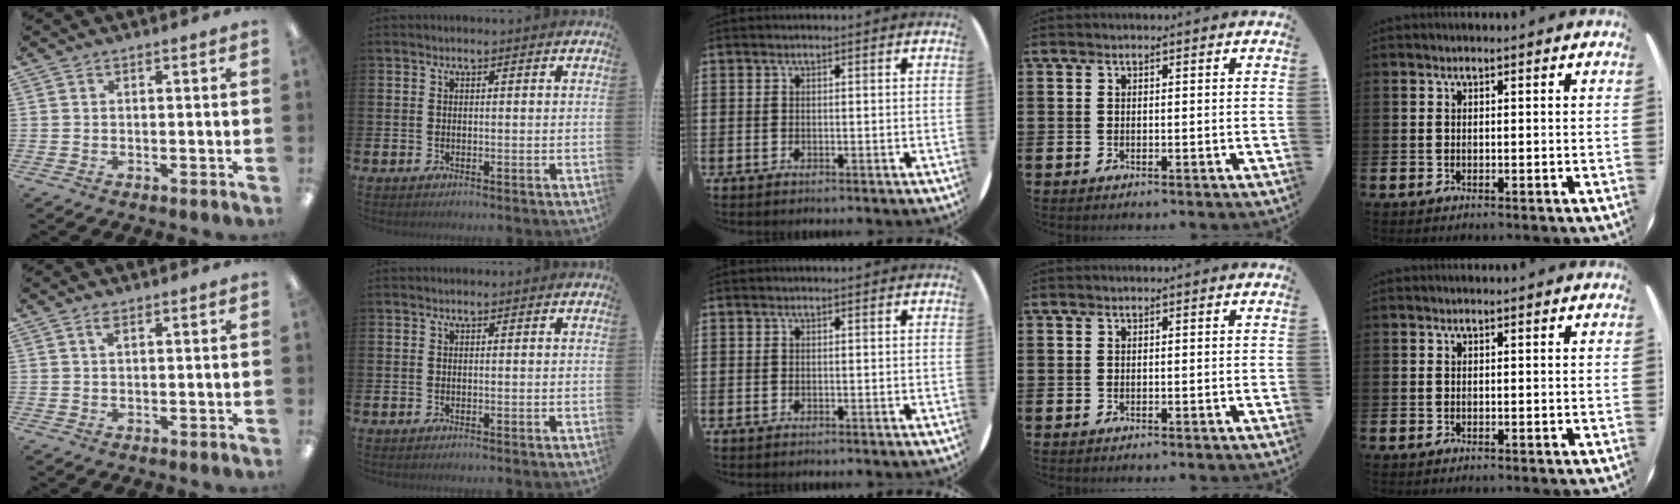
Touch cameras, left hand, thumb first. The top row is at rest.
{"thumb": {"total": 1.6, "force": [0.9, 0.6, 1.1], "torque": [-0.019, -0.001, 0.013]}}